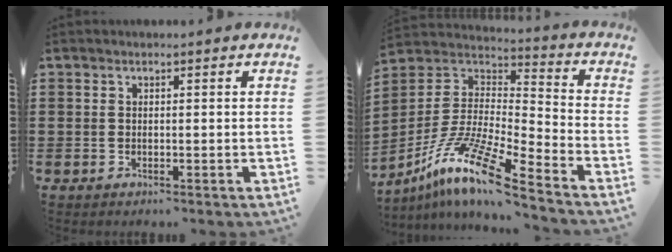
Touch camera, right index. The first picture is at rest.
{"total": 13.0, "force": [-9.8, 1.1, 8.5], "torque": [-0.181, 0.001, -0.196]}